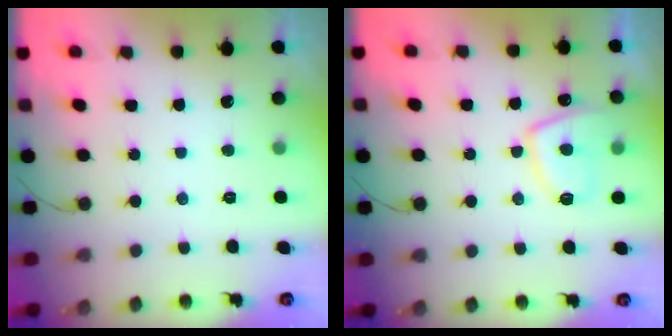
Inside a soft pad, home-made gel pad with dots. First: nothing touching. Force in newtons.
{"total": 10.5, "press": 10.4, "slide": 1.1}